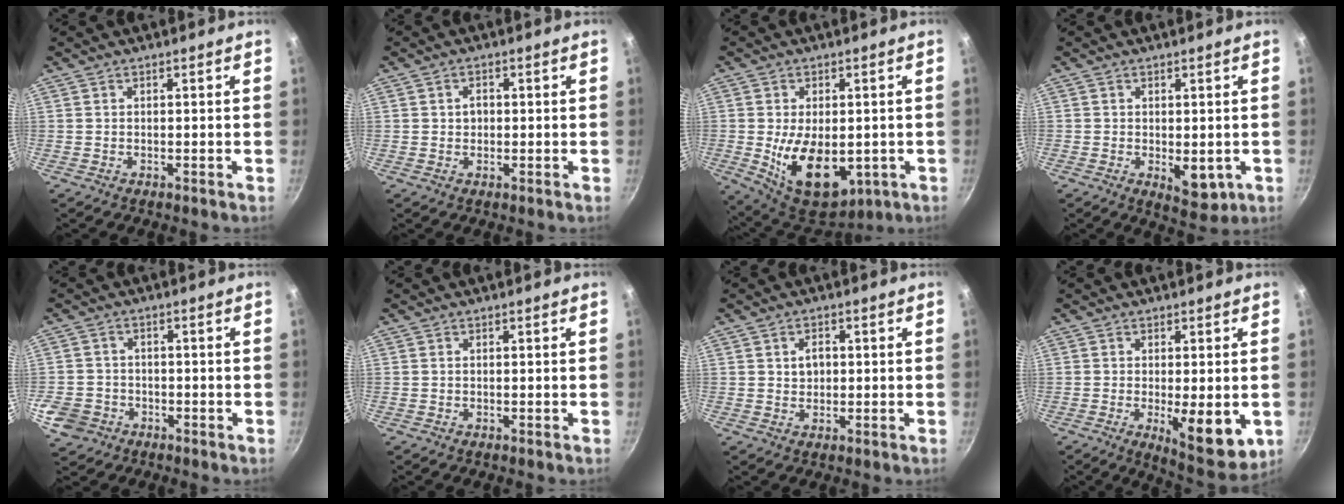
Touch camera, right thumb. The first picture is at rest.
{"total": 1.9, "force": [0.1, 1.5, 1.1], "torque": [-0.009, 0.003, 0.001]}
{"total": 14.7, "force": [-2.7, 8.5, 11.7], "torque": [-0.171, -0.011, -0.016]}
{"total": 5.6, "force": [-1.3, 3.1, 4.4], "torque": [-0.040, -0.009, -0.009]}
{"total": 6.2, "force": [-2.8, 5.2, 1.6], "torque": [-0.028, 0.016, -0.045]}
{"total": 0.0}
{"total": 2.9, "force": [0.5, 2.2, 1.8], "torque": [-0.018, 0.000, 0.008]}
{"total": 10.4, "force": [-2.4, 3.7, 9.5], "torque": [-0.124, -0.023, -0.026]}